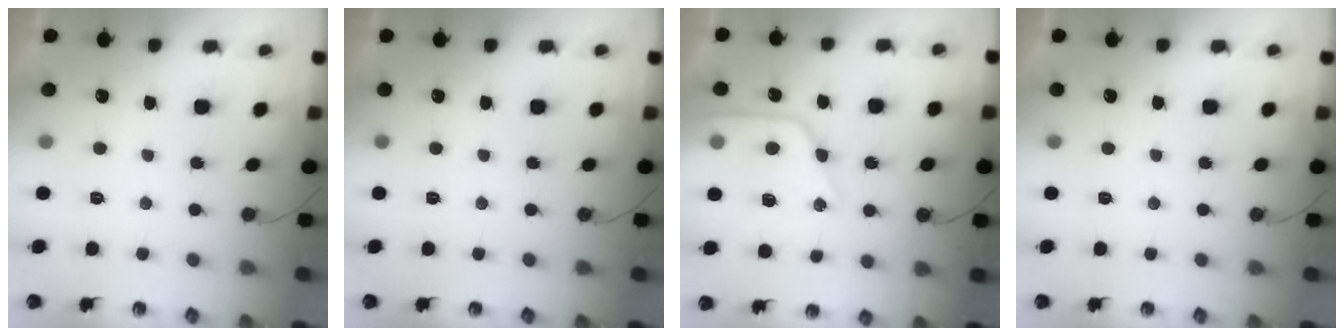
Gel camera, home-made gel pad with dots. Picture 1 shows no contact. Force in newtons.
{"total": 0.0}
{"total": 17.3, "press": 17.2, "slide": 1.5}
{"total": 0.0}